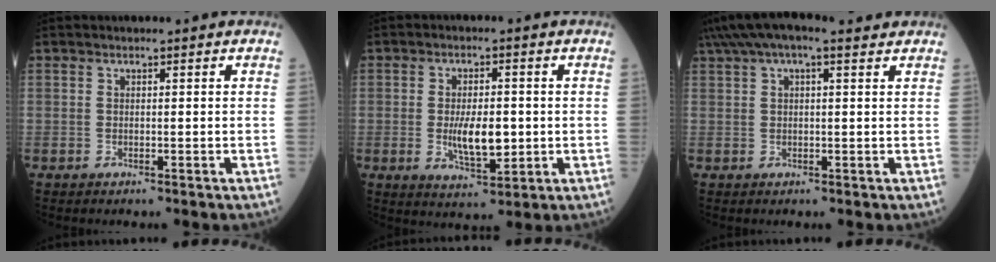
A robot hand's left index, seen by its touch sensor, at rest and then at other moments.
{"total": 7.0, "force": [-0.7, 2.9, 6.4], "torque": [-0.119, -0.013, -0.005]}
{"total": 8.6, "force": [6.1, 2.6, 5.4], "torque": [-0.104, 0.050, 0.104]}